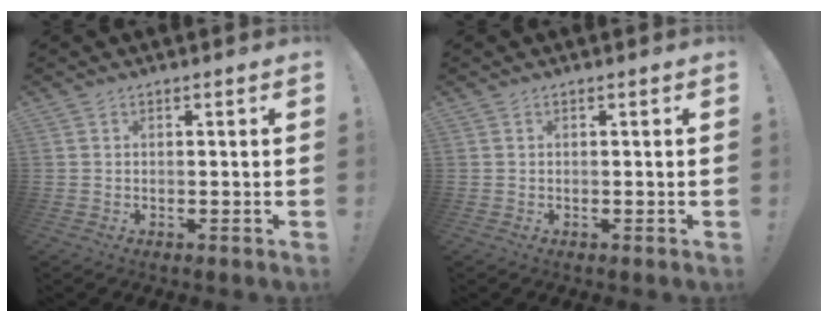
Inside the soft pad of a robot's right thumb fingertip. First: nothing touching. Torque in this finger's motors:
{"motor_torque": [-0.03, -0.11, 0.36, -0.11, -0.02]}